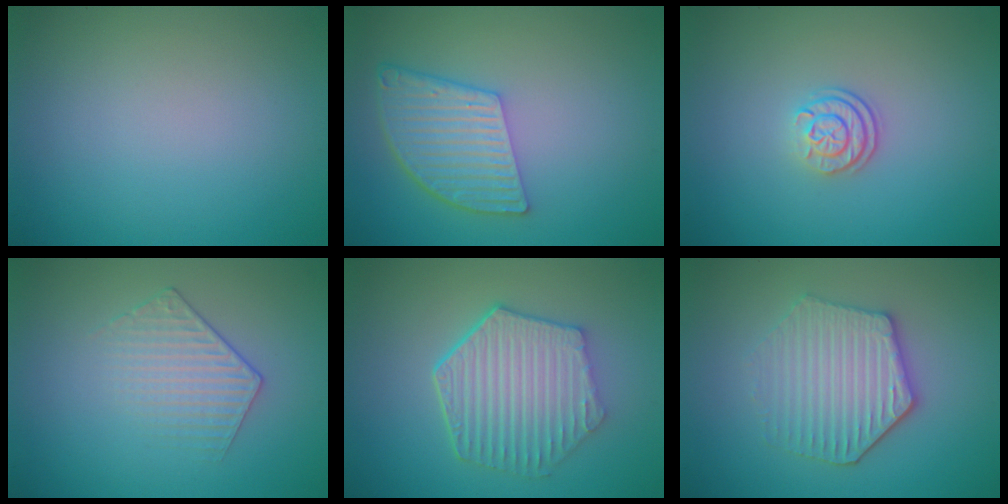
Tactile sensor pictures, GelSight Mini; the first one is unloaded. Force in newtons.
{"total": 5.8, "press": 4.3, "slide": 3.8}
{"total": 2.4, "press": 1.8, "slide": 1.5}
{"total": 1.9, "press": 1.4, "slide": 1.3}
{"total": 6.5, "press": 4.9, "slide": 4.3}
{"total": 4.4, "press": 4.0, "slide": 1.8}